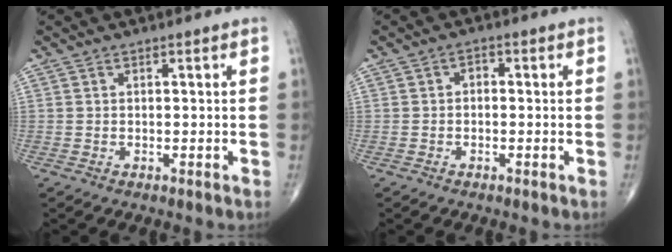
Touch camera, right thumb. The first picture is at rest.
{"total": 1.5, "force": [-0.1, 1.1, 1.1], "torque": [-0.009, 0.008, -0.007]}